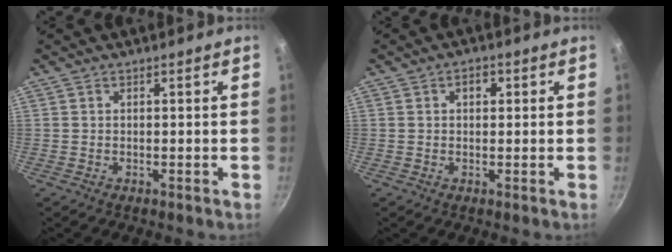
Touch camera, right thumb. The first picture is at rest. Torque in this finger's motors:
{"motor_torque": [0.32, 0.96, 0.43, -0.03, -0.01]}